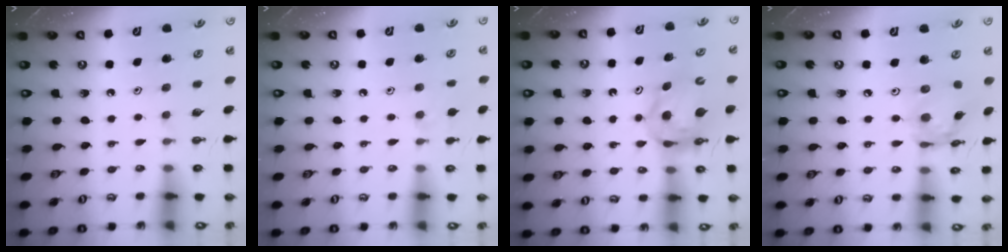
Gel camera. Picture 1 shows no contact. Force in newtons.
{"total": 6.8, "press": 6.8, "slide": 0.8}
{"total": 9.7, "press": 9.7, "slide": 0.9}
{"total": 11.6, "press": 11.6, "slide": 1.0}